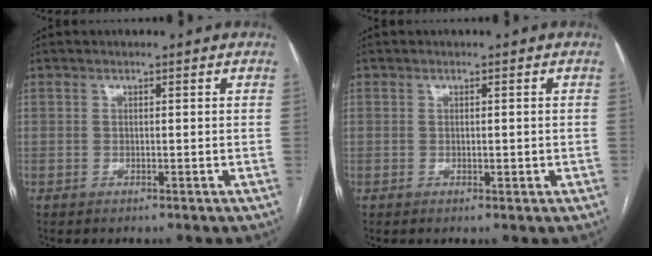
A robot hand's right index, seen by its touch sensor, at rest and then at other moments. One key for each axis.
{"total": 1.0, "fx": -0.1, "fy": 0.5, "fz": 0.8, "tx": -0.013, "ty": 0.001, "tz": 0.003}